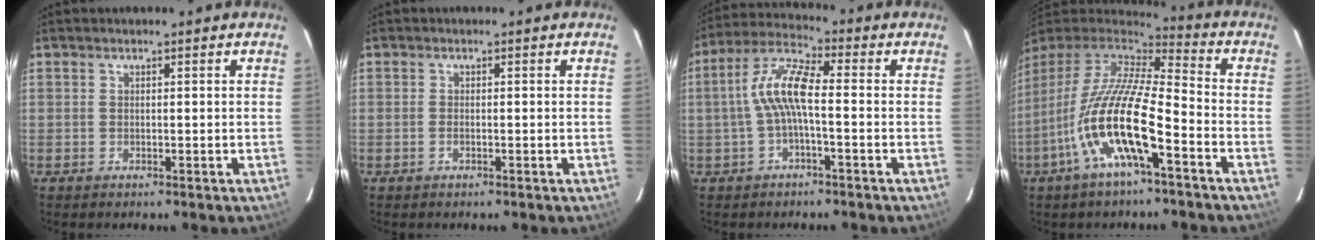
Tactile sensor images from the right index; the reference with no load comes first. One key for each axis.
{"total": 1.0, "fx": -0.4, "fy": 0.5, "fz": 0.8, "tx": -0.018, "ty": 0.000, "tz": -0.008}
{"total": 8.3, "fx": -1.0, "fy": 2.0, "fz": 8.0, "tx": -0.174, "ty": 0.016, "tz": -0.018}
{"total": 18.2, "fx": -7.7, "fy": 4.3, "fz": 15.9, "tx": -0.294, "ty": -0.030, "tz": -0.153}